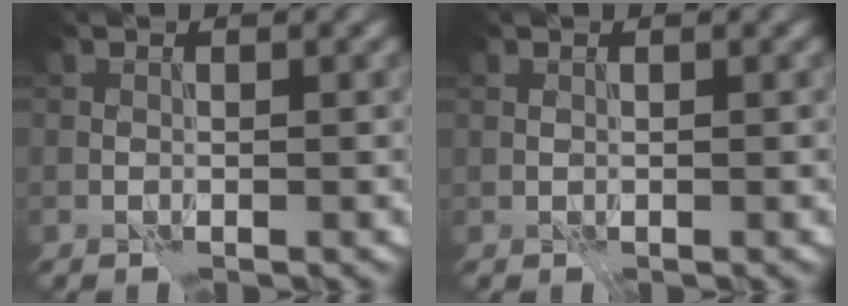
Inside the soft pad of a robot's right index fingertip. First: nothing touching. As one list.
[{"total": 0.0}]